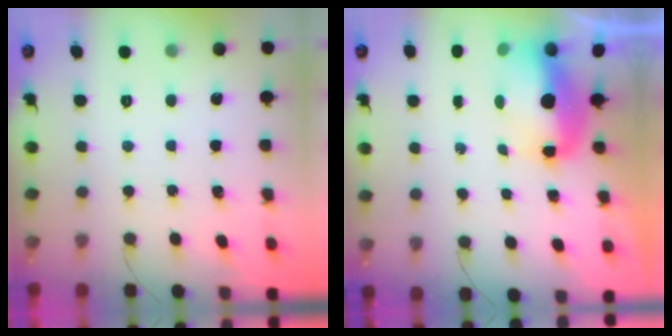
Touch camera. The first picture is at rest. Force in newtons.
{"total": 7.9, "press": 7.7, "slide": 1.8}